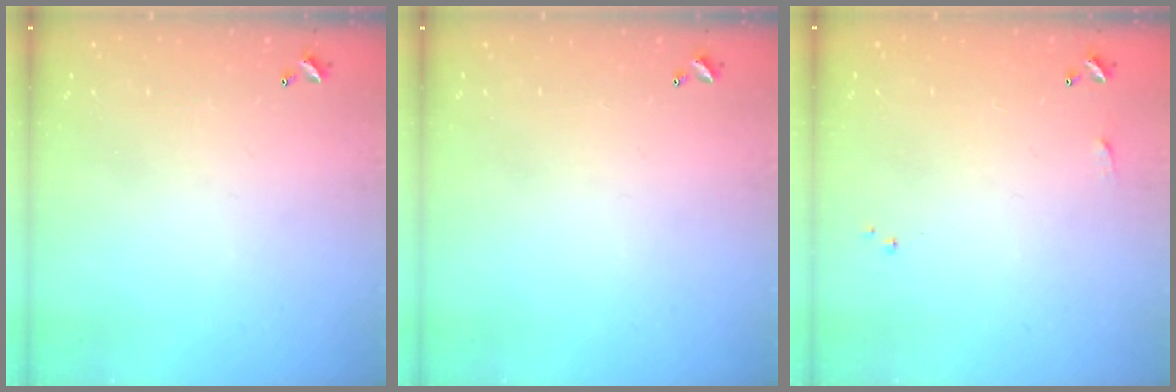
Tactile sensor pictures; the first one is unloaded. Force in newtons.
{"total": 0.0}
{"total": 4.2, "press": 4.2, "slide": 0.6}